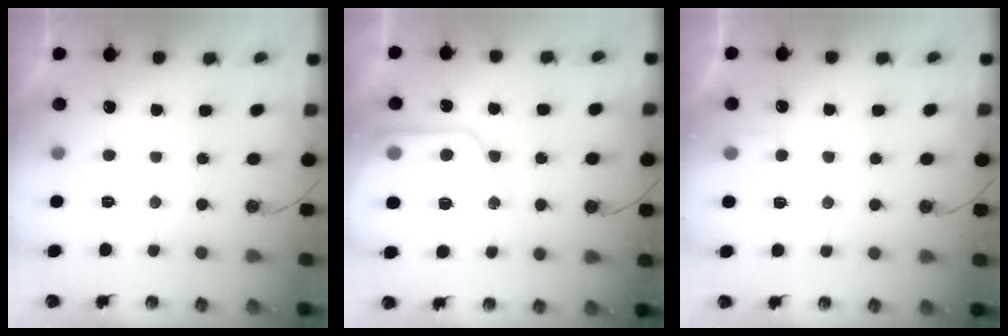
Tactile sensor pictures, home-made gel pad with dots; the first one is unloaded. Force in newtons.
{"total": 14.2, "press": 14.2, "slide": 1.6}
{"total": 4.3, "press": 4.2, "slide": 0.6}